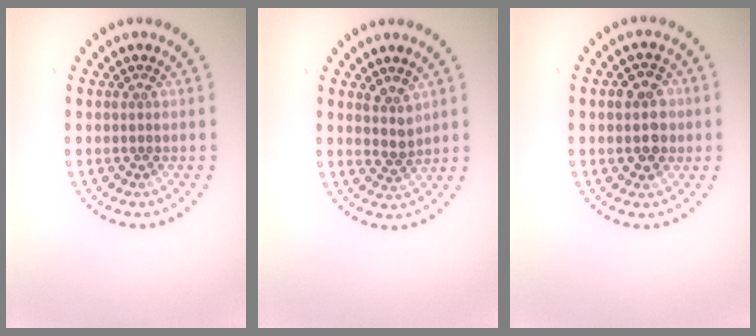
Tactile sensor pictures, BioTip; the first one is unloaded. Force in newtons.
{"total": 1.8, "press": 1.5, "slide": 1.0}
{"total": 3.3, "press": 3.3, "slide": 0.2}